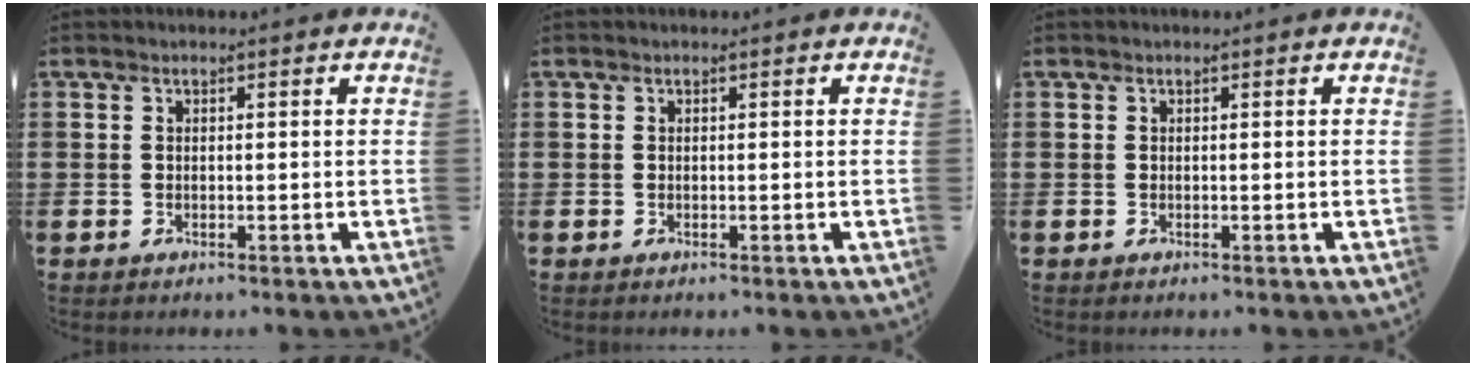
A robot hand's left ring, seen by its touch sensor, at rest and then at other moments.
{"total": 0.0}
{"total": 0.0}